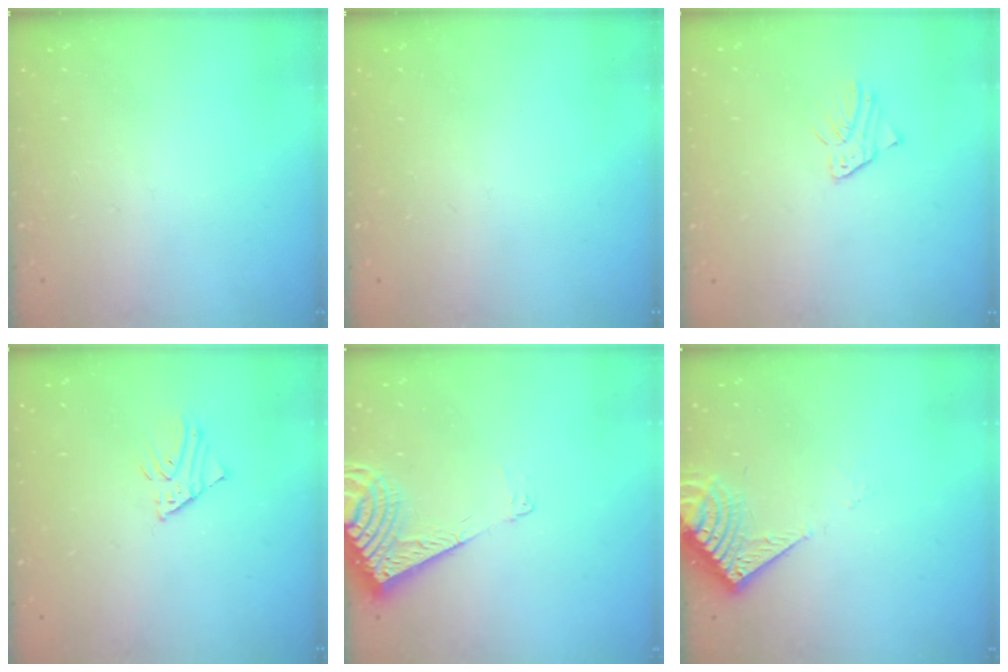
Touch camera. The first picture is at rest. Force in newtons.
{"total": 0.0}
{"total": 1.3, "press": 1.3, "slide": 0.1}
{"total": 2.5, "press": 2.5, "slide": 0.1}
{"total": 9.1, "press": 9.1, "slide": 1.2}
{"total": 7.2, "press": 7.1, "slide": 0.9}